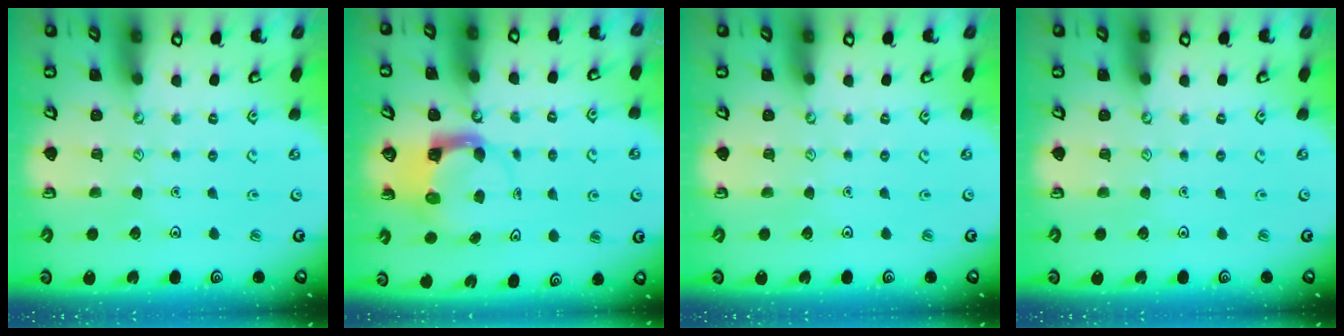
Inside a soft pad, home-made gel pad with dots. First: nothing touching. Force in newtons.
{"total": 3.6, "press": 3.5, "slide": 0.5}
{"total": 0.0}
{"total": 0.0}